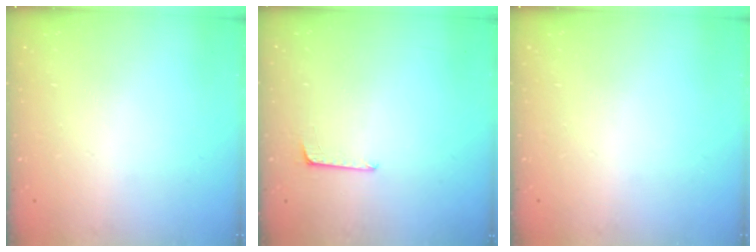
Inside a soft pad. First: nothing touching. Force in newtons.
{"total": 5.0, "press": 5.0, "slide": 0.4}
{"total": 0.0}